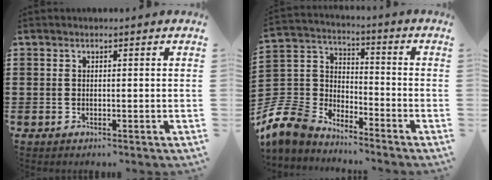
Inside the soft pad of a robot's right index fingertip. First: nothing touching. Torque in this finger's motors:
{"motor_torque": [-1.11, 1.04, -0.83, -0.21]}